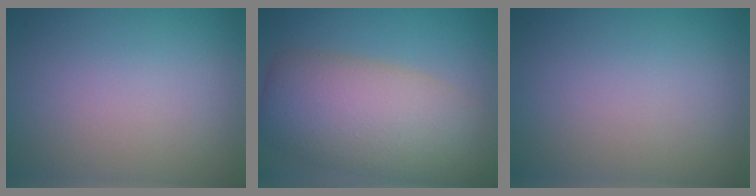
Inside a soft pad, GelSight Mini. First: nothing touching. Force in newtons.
{"total": 9.8, "press": 9.7, "slide": 0.6}
{"total": 0.0}